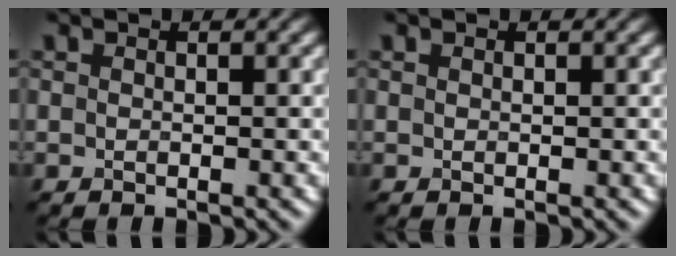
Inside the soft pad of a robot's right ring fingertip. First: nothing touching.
{"total": 0.0}